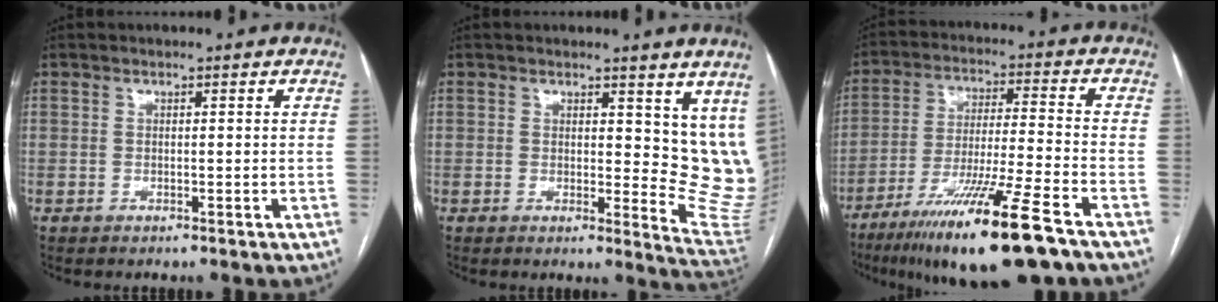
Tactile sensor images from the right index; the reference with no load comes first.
{"total": 9.8, "force": [6.7, 4.6, 5.5], "torque": [-0.051, -0.032, 0.070]}
{"total": 17.9, "force": [-11.6, 0.3, 13.6], "torque": [-0.232, -0.045, -0.200]}